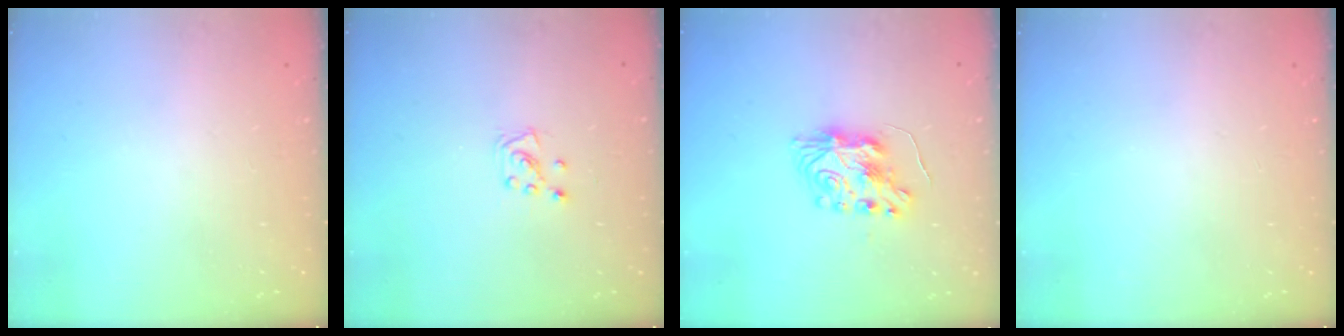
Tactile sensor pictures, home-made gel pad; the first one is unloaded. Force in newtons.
{"total": 4.9, "press": 4.9, "slide": 0.5}
{"total": 8.5, "press": 8.5, "slide": 0.6}
{"total": 0.0}